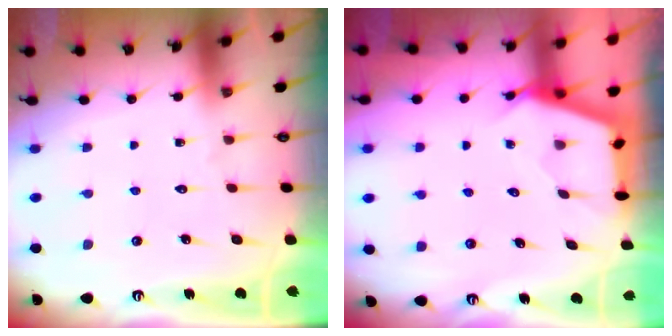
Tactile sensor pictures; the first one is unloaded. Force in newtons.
{"total": 2.7, "press": 2.7, "slide": 0.4}